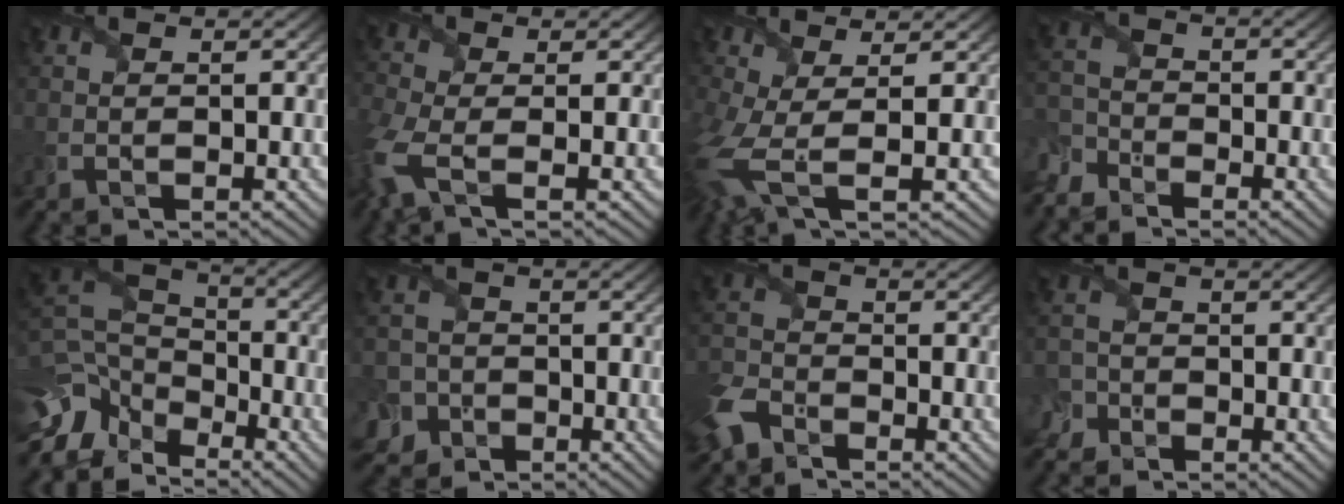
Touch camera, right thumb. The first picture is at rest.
{"total": 5.8, "force": [-2.3, 2.7, 4.6], "torque": [-0.133, -0.018, -0.056]}
{"total": 6.7, "force": [-0.5, 2.6, 6.2], "torque": [-0.165, -0.018, -0.011]}
{"total": 4.5, "force": [-3.9, 2.0, 1.0], "torque": [-0.030, -0.007, -0.098]}
{"total": 11.7, "force": [-6.2, 7.9, 6.0], "torque": [-0.182, -0.024, -0.096]}
{"total": 6.4, "force": [-3.2, 5.3, 1.4], "torque": [-0.030, -0.012, -0.082]}
{"total": 6.3, "force": [-4.5, 3.5, 2.7], "torque": [-0.075, -0.012, -0.109]}
{"total": 3.1, "force": [-2.4, 2.0, 0.3], "torque": [-0.001, 0.004, -0.056]}